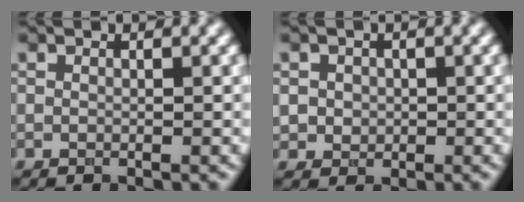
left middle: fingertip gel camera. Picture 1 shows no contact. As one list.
[{"total": 1.6, "force": [0.1, 1.6, 0.4], "torque": [-0.005, -0.004, 0.014]}]